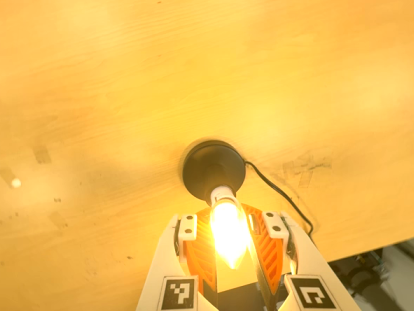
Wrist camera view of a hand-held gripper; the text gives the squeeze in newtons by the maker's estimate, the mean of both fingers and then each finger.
{"total": 15.5, "left": 15.4, "right": 15.6}